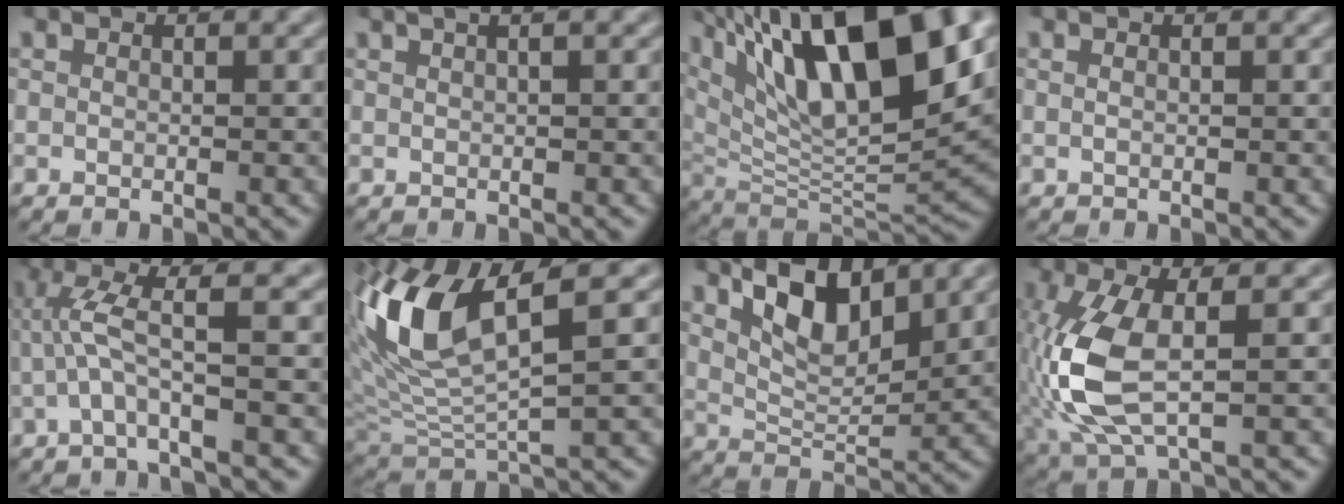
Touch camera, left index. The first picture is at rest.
{"total": 3.9, "force": [2.0, 1.9, 2.7], "torque": [-0.012, 0.021, 0.000]}
{"total": 16.8, "force": [7.9, 5.7, 13.7], "torque": [-0.237, 0.022, 0.141]}
{"total": 0.7, "force": [0.3, 0.2, 0.6], "torque": [-0.010, -0.001, -0.002]}
{"total": 3.9, "force": [-0.4, 0.0, 3.9], "torque": [-0.092, 0.014, -0.010]}
{"total": 9.5, "force": [4.0, 3.3, 7.9], "torque": [-0.175, 0.003, 0.078]}
{"total": 6.0, "force": [3.4, 2.5, 4.3], "torque": [-0.084, -0.002, 0.059]}
{"total": 8.2, "force": [-0.8, 3.4, 7.4], "torque": [-0.188, -0.001, -0.014]}